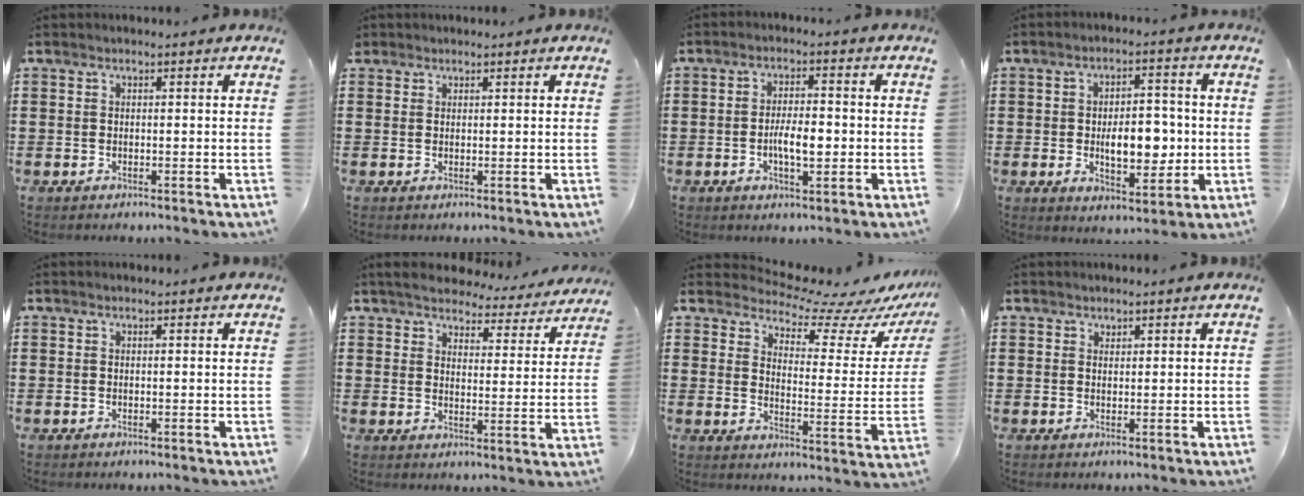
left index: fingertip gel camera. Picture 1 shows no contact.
{"total": 1.0, "force": [0.8, 0.6, 0.0], "torque": [-0.003, 0.003, 0.016]}
{"total": 5.1, "force": [-0.8, 2.0, 4.6], "torque": [-0.080, 0.002, -0.019]}
{"total": 8.4, "force": [-0.9, 4.2, 7.2], "torque": [-0.097, 0.001, -0.023]}
{"total": 0.0}
{"total": 5.0, "force": [4.9, 0.8, 0.9], "torque": [-0.042, -0.029, 0.084]}
{"total": 7.5, "force": [7.1, 1.0, 2.1], "torque": [-0.047, -0.062, 0.118]}
{"total": 0.9, "force": [0.8, 0.4, 0.1], "torque": [-0.003, 0.001, 0.017]}